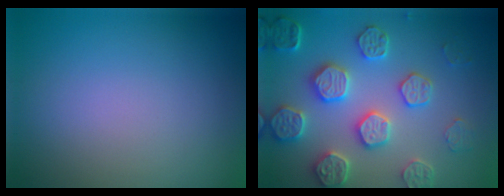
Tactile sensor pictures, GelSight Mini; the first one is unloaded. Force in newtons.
{"total": 6.2, "press": 5.6, "slide": 2.6}